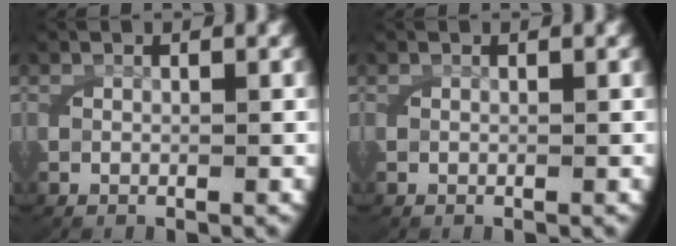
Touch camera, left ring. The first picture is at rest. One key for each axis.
{"total": 0.0}